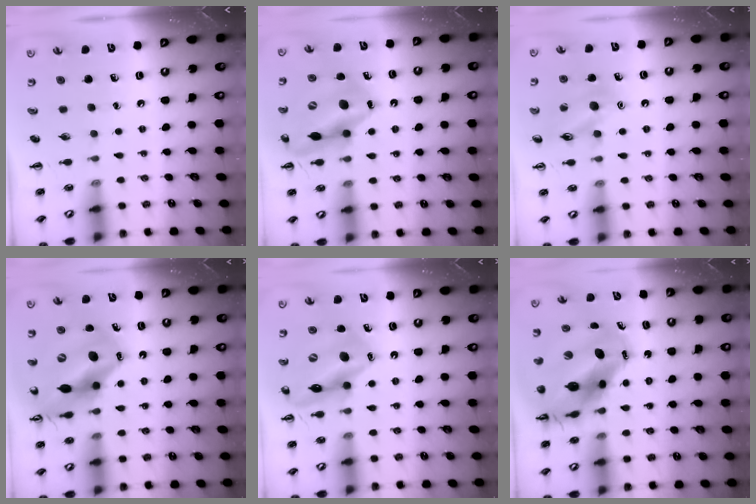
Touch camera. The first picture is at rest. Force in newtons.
{"total": 17.5, "press": 17.1, "slide": 4.0}
{"total": 12.2, "press": 12.1, "slide": 1.9}
{"total": 17.2, "press": 16.3, "slide": 5.5}
{"total": 15.3, "press": 14.6, "slide": 4.3}
{"total": 13.6, "press": 12.9, "slide": 4.1}